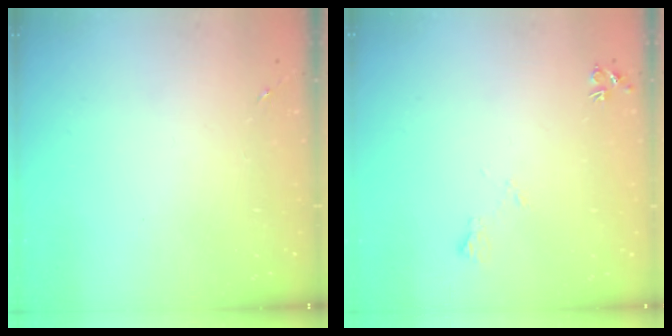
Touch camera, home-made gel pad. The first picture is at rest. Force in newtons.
{"total": 5.2, "press": 5.1, "slide": 1.0}